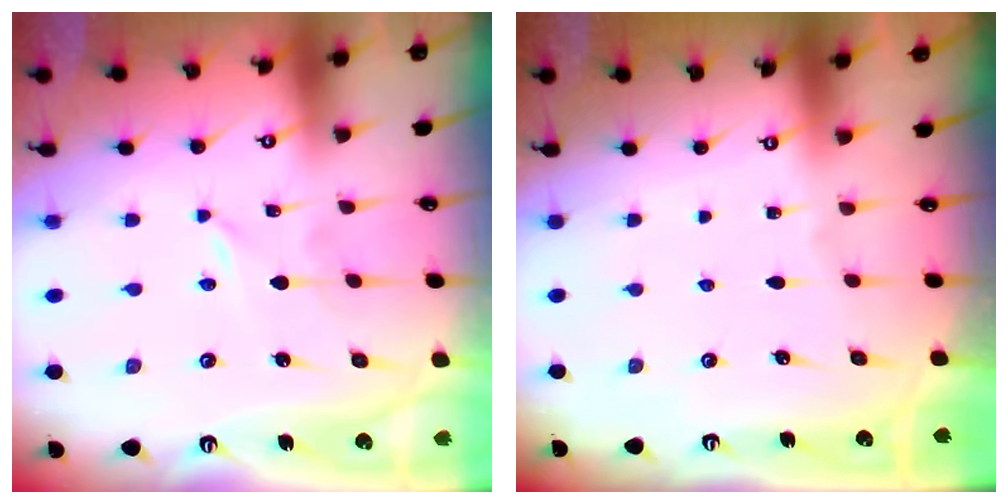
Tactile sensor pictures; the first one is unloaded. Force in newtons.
{"total": 0.0}